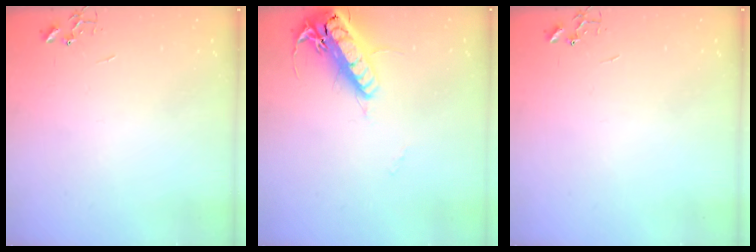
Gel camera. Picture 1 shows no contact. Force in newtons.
{"total": 19.2, "press": 18.9, "slide": 3.3}
{"total": 0.0}